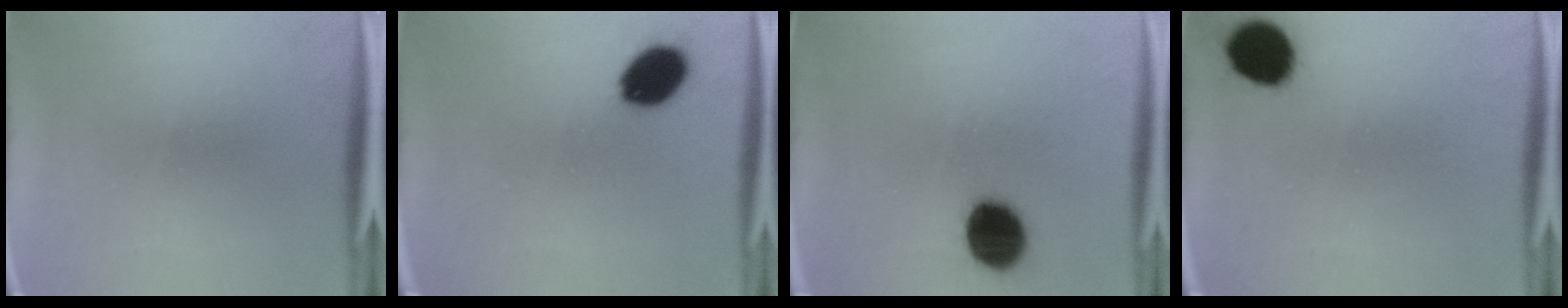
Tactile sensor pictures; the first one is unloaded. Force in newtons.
{"total": 9.9}
{"total": 13.7}
{"total": 6.6}